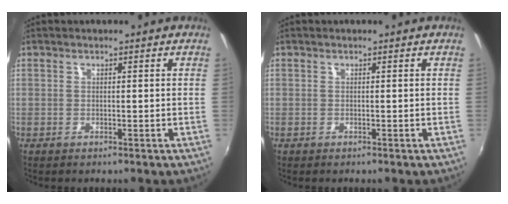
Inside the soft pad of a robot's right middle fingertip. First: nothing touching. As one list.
[{"total": 0.0}]